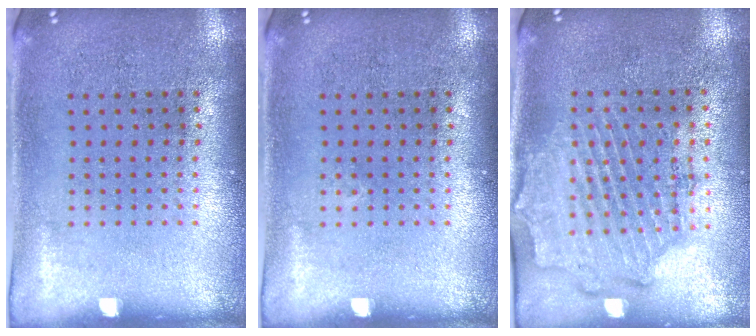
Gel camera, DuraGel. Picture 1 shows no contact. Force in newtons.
{"total": 0.0}
{"total": 1.9, "press": 1.7, "slide": 0.8}